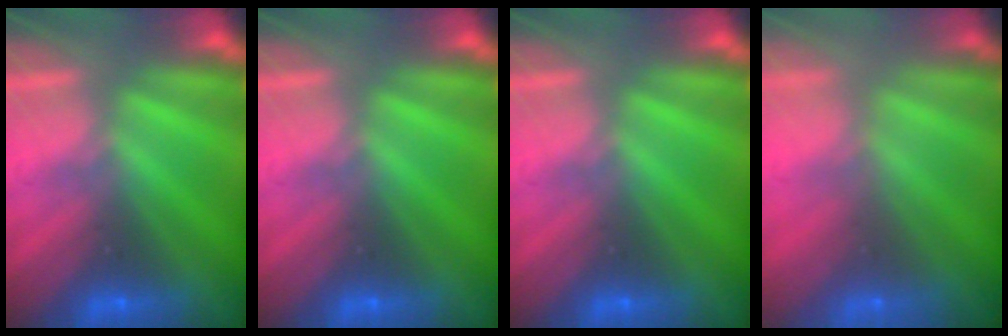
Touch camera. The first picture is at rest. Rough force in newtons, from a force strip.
{"total": 0.0}
{"total": 0.0}
{"total": 9.0}